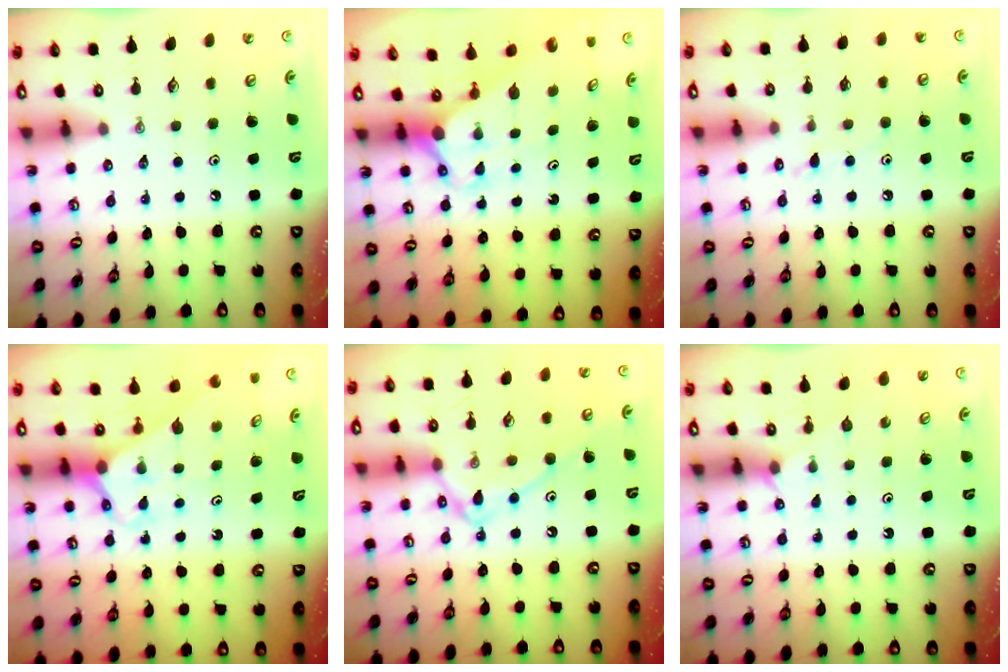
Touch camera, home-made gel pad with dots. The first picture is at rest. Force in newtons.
{"total": 2.9, "press": 2.9, "slide": 0.3}
{"total": 6.6, "press": 6.6, "slide": 0.7}
{"total": 2.6, "press": 2.6, "slide": 0.1}
{"total": 12.5, "press": 12.4, "slide": 0.9}
{"total": 1.8, "press": 1.7, "slide": 0.4}